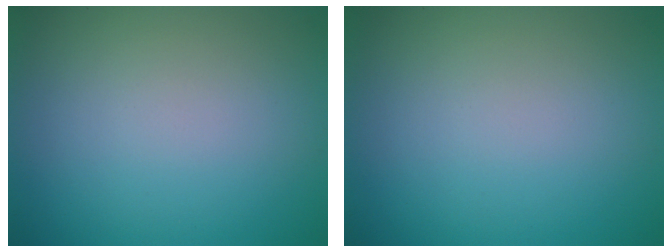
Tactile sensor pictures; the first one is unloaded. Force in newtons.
{"total": 0.0}